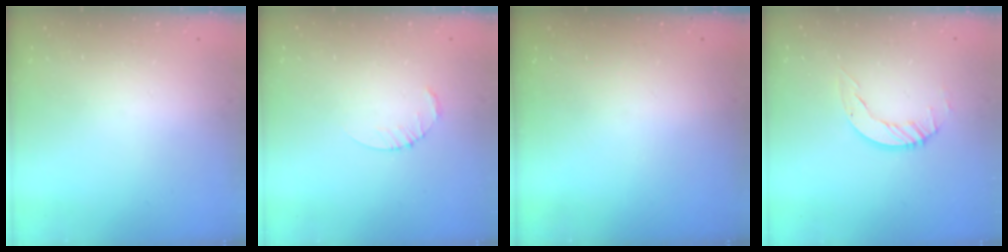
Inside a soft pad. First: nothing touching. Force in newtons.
{"total": 2.5, "press": 2.5, "slide": 0.3}
{"total": 0.0}
{"total": 5.9, "press": 5.9, "slide": 0.4}